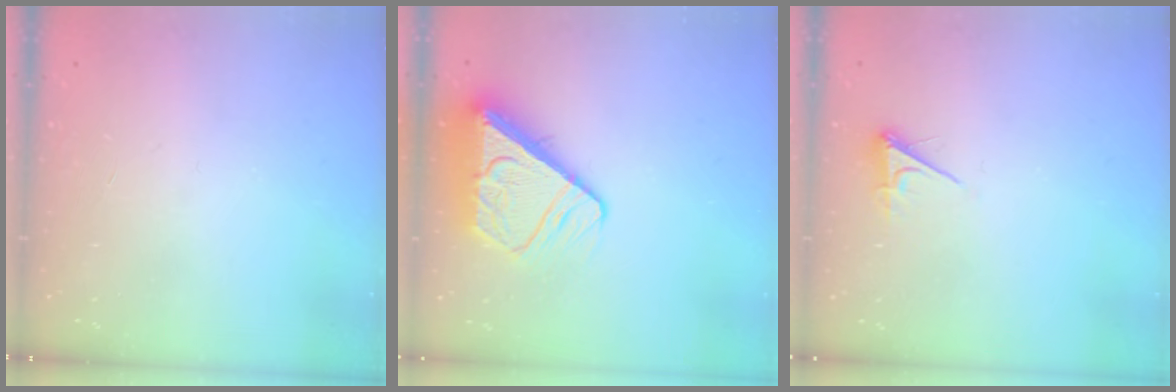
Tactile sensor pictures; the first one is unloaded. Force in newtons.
{"total": 10.0, "press": 10.0, "slide": 1.2}
{"total": 3.4, "press": 3.4, "slide": 0.6}